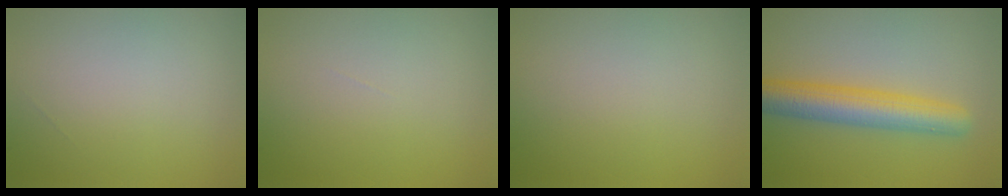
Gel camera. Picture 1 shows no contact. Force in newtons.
{"total": 0.0}
{"total": 0.0}
{"total": 5.8, "press": 5.8, "slide": 0.1}